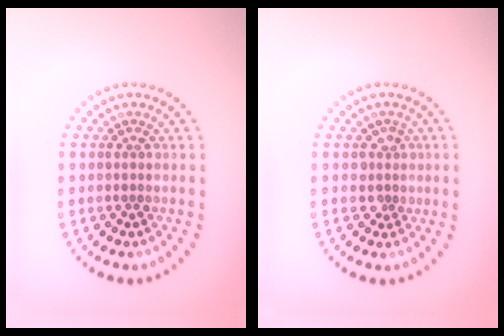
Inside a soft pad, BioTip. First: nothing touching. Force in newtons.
{"total": 1.7, "press": 1.4, "slide": 1.0}